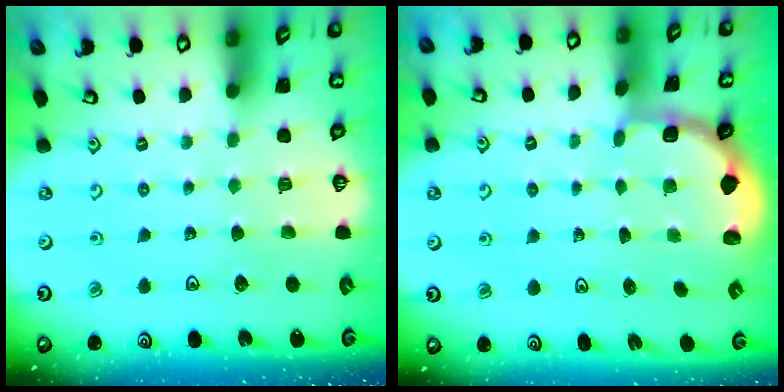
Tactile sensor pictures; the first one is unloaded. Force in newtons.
{"total": 1.9, "press": 1.7, "slide": 0.8}